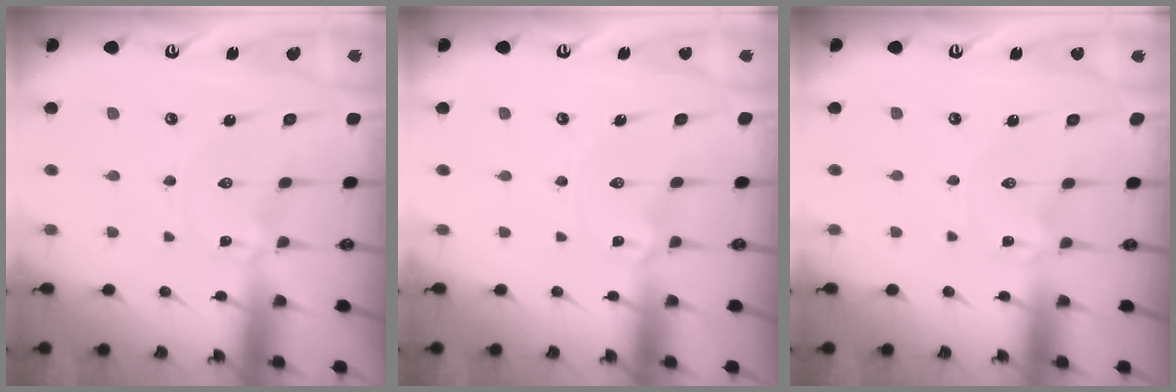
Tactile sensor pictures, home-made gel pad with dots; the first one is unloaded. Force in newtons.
{"total": 0.7, "press": 0.7, "slide": 0.0}
{"total": 1.1, "press": 1.0, "slide": 0.2}